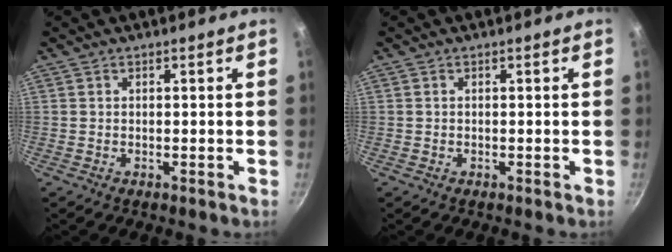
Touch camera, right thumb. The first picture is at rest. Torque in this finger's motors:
{"motor_torque": [-0.31, -0.55, -0.42, 0.13, 0.04]}